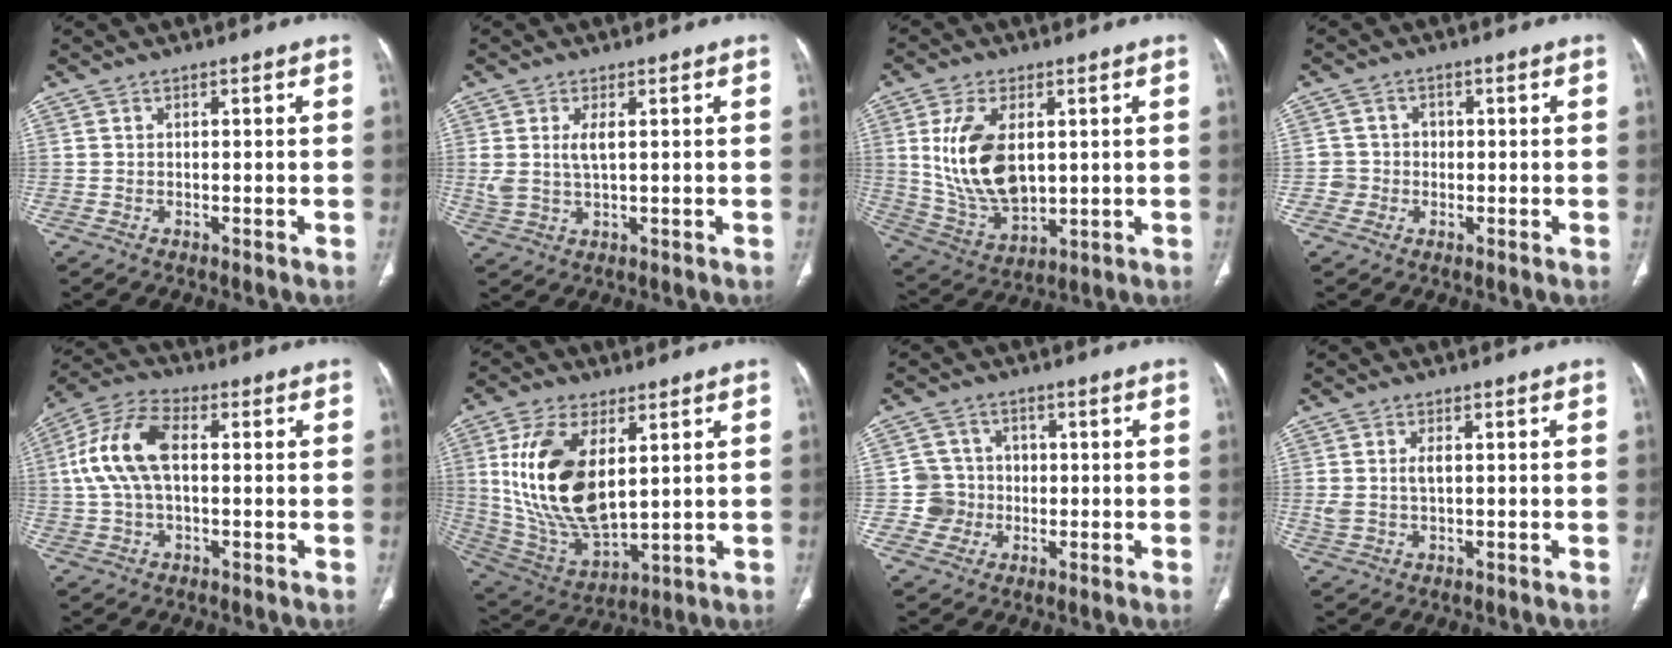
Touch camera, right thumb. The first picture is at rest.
{"total": 4.7, "force": [1.0, 2.0, 4.1], "torque": [-0.096, -0.002, 0.026]}
{"total": 15.0, "force": [2.5, 8.7, 12.0], "torque": [-0.223, -0.014, 0.063]}
{"total": 3.1, "force": [-0.7, 3.0, -0.1], "torque": [0.028, 0.013, -0.019]}
{"total": 12.4, "force": [1.2, 6.8, 10.3], "torque": [-0.217, 0.030, 0.018]}
{"total": 19.7, "force": [4.6, 10.1, 16.3], "torque": [-0.311, -0.027, 0.100]}
{"total": 5.9, "force": [-0.7, 5.9, 0.1], "torque": [0.037, 0.016, -0.019]}
{"total": 3.8, "force": [0.4, 2.1, 3.1], "torque": [-0.075, 0.005, 0.012]}